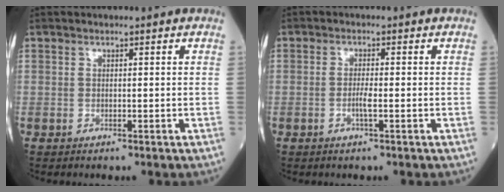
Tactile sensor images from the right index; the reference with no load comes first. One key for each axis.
{"total": 2.1, "fx": -0.7, "fy": 0.0, "fz": 2.0, "tx": -0.042, "ty": -0.002, "tz": -0.015}